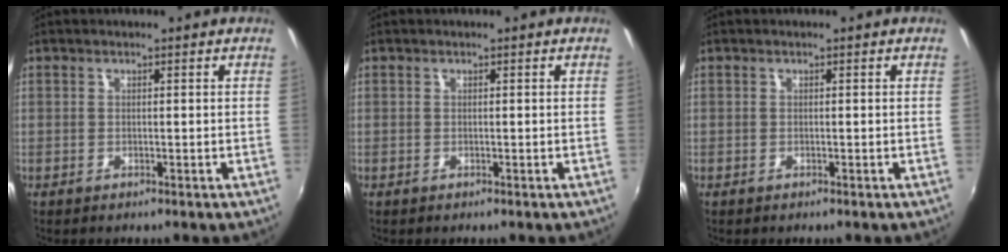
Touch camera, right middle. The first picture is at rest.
{"total": 0.0}
{"total": 0.0}